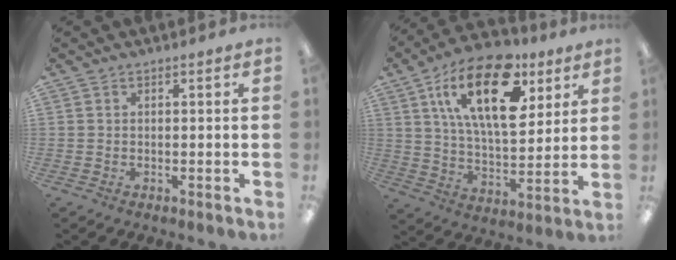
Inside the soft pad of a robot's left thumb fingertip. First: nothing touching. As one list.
[{"total": 22.6, "force": [11.1, 10.8, 16.4], "torque": [-0.282, -0.039, 0.183]}]